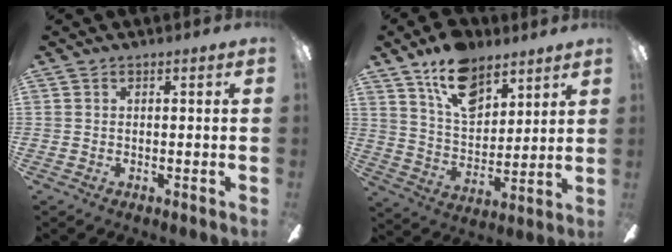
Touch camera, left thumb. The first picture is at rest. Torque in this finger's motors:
{"motor_torque": [0.70, 0.33, 1.33, -1.39, 0.33]}